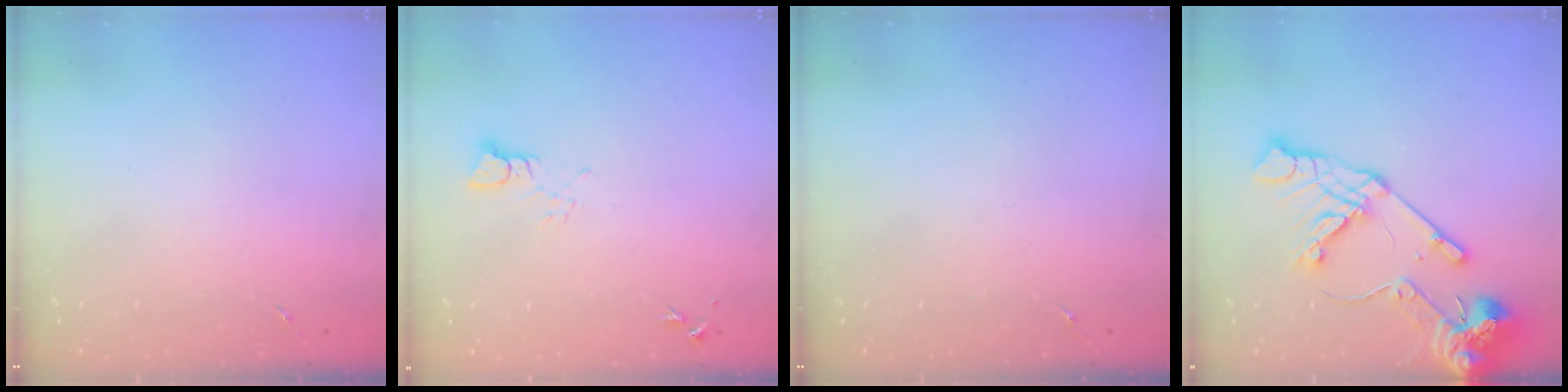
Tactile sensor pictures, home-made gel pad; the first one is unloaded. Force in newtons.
{"total": 3.3, "press": 3.3, "slide": 0.0}
{"total": 0.0}
{"total": 17.1, "press": 16.9, "slide": 2.3}